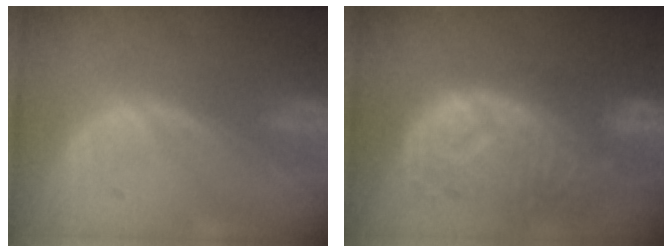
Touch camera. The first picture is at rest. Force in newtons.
{"total": 11.3, "press": 9.9, "slide": 5.5}